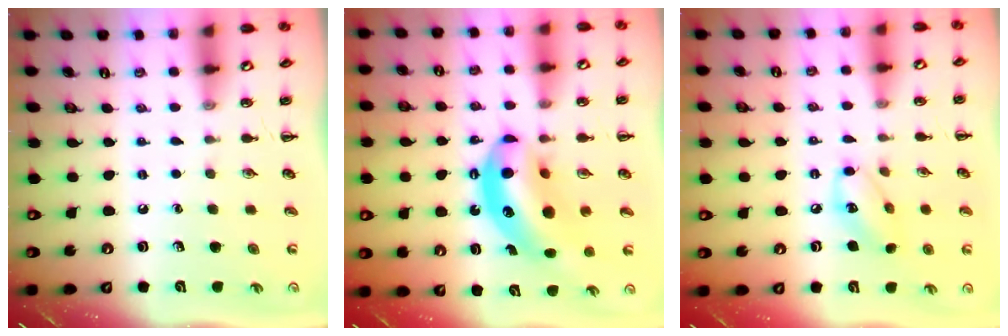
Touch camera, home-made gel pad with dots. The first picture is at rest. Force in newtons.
{"total": 12.3, "press": 12.0, "slide": 2.8}
{"total": 9.6, "press": 9.6, "slide": 0.7}